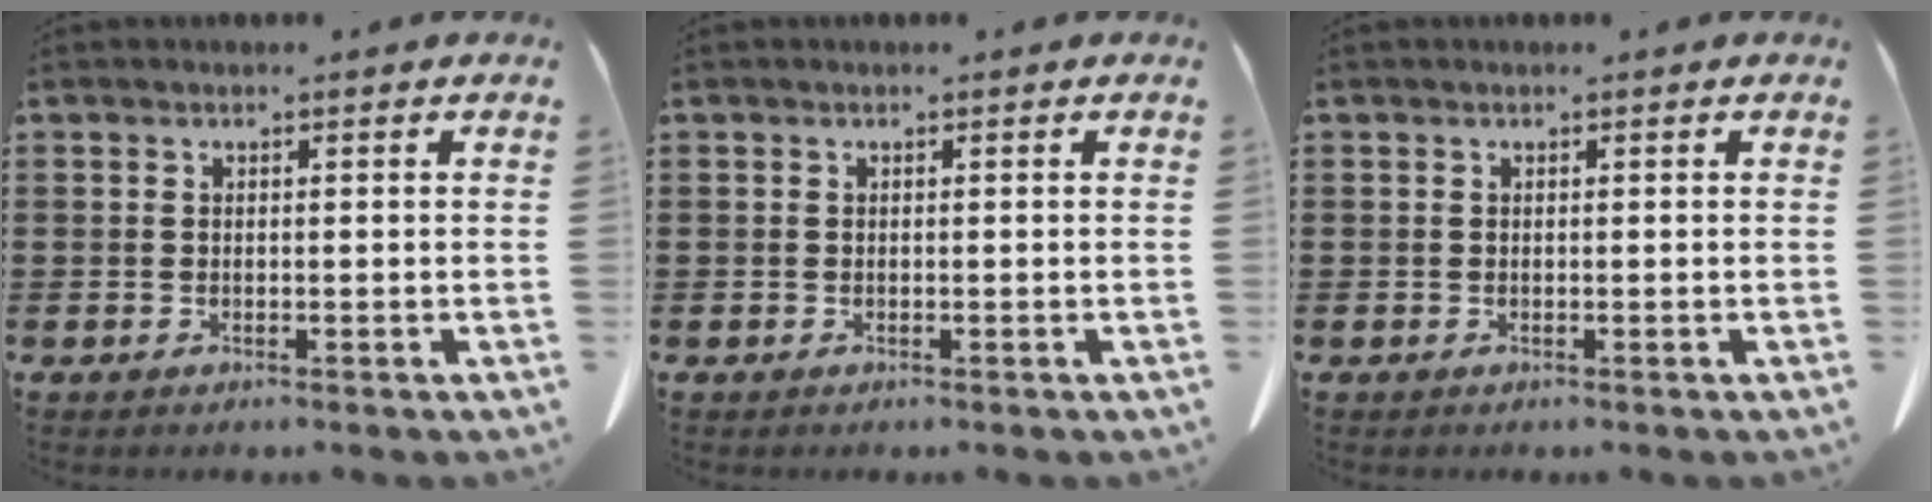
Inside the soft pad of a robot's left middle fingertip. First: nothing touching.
{"total": 0.0}
{"total": 0.0}